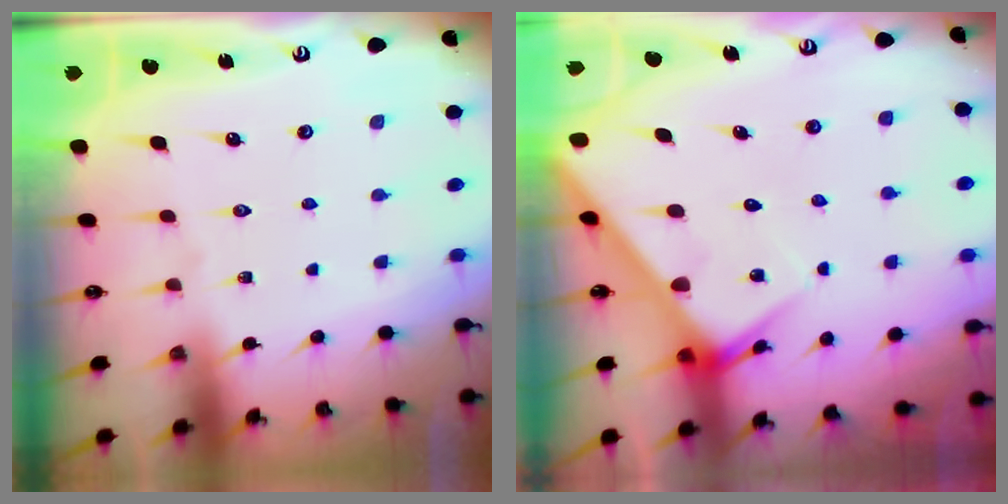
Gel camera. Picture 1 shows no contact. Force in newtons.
{"total": 6.1, "press": 6.1, "slide": 0.5}